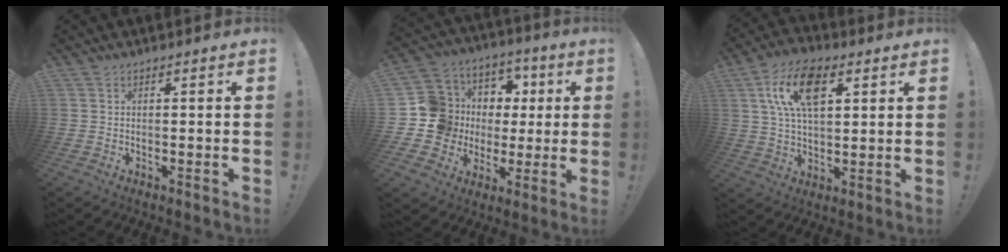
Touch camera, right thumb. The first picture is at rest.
{"total": 15.0, "force": [0.3, 14.2, 4.9], "torque": [-0.067, 0.004, 0.048]}
{"total": 15.2, "force": [5.5, 8.3, 11.4], "torque": [-0.194, 0.004, 0.101]}